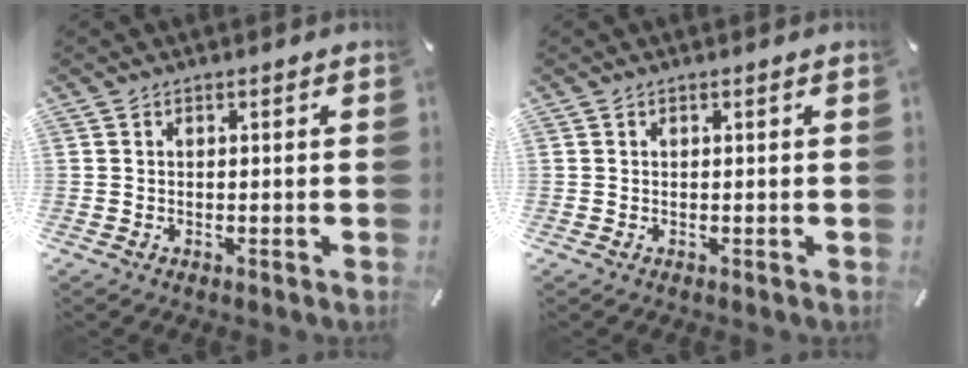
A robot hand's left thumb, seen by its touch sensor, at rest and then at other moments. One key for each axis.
{"total": 0.0}